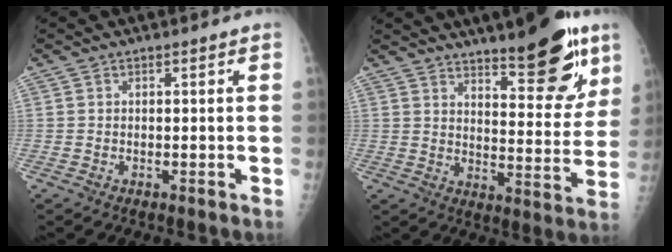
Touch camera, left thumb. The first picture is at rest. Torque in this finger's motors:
{"motor_torque": [0.31, 0.48, 0.14, -0.32, 0.07]}